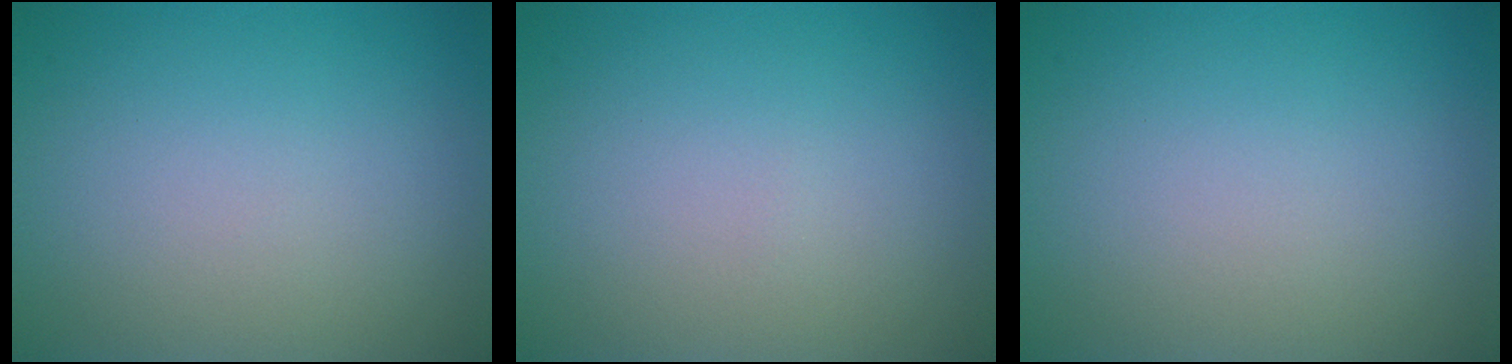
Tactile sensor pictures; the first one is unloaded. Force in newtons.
{"total": 0.0}
{"total": 0.0}